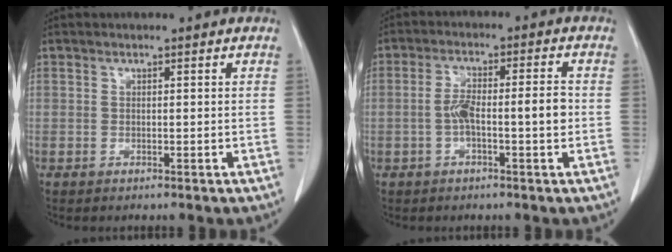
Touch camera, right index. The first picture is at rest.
{"total": 6.3, "force": [-1.0, 1.2, 6.1], "torque": [-0.111, 0.019, -0.016]}